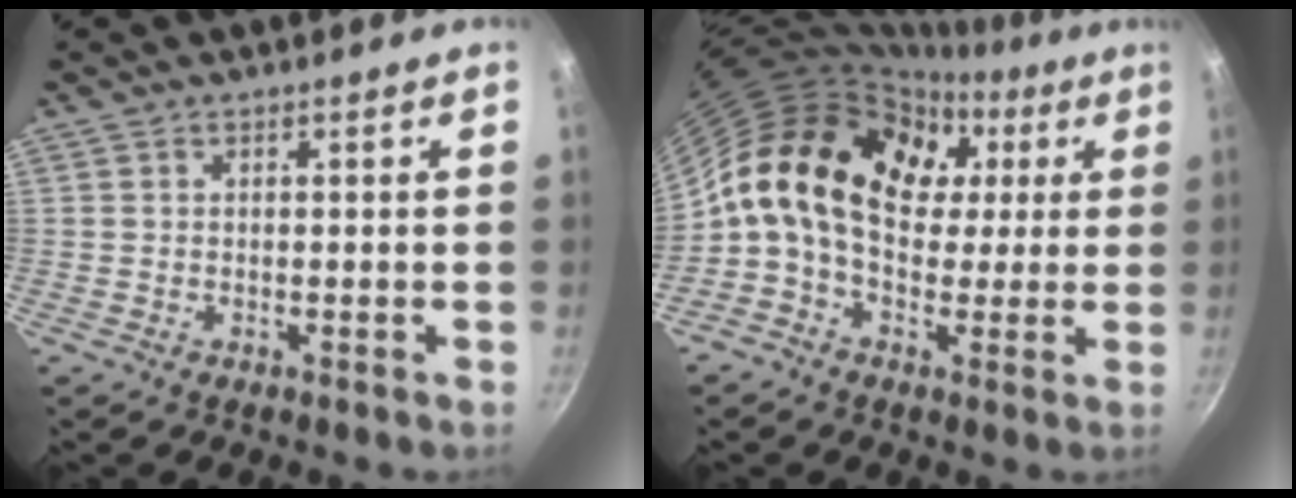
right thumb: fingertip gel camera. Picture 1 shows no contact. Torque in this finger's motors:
{"motor_torque": [0.40, 1.67, 1.41, -1.35, 0.25]}